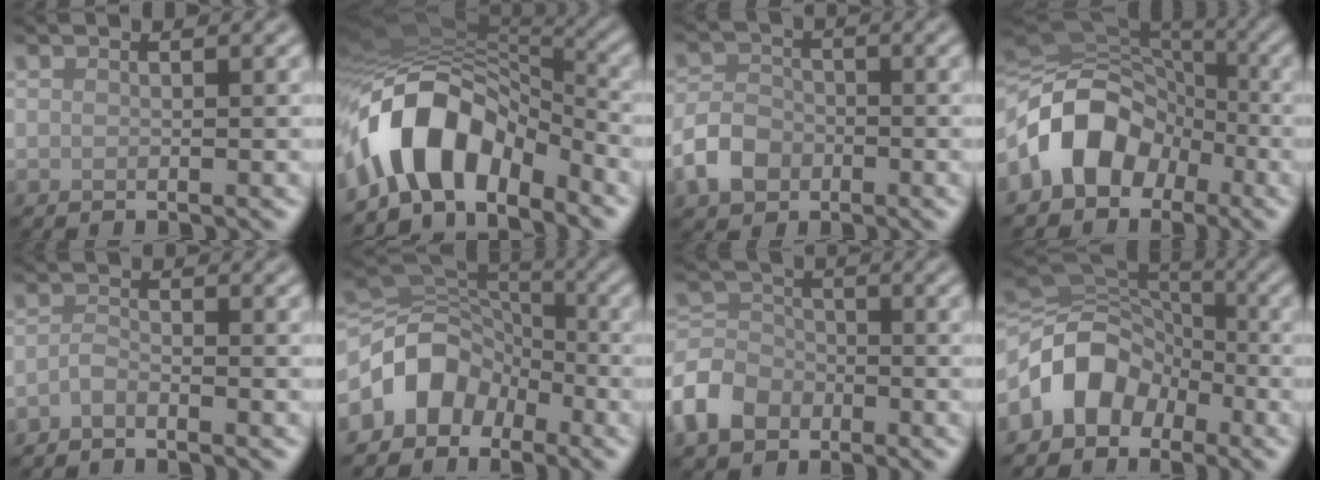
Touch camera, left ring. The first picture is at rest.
{"total": 9.8, "force": [-5.1, 5.5, 6.3], "torque": [-0.101, 0.005, -0.090]}
{"total": 3.6, "force": [-1.7, 2.7, 1.7], "torque": [-0.034, 0.001, -0.038]}
{"total": 8.9, "force": [-3.6, 6.8, 4.6], "torque": [-0.067, 0.009, -0.080]}
{"total": 1.2, "force": [-0.9, 0.4, 0.6], "torque": [-0.015, 0.001, -0.021]}
{"total": 6.3, "force": [-3.1, 4.8, 2.7], "torque": [-0.040, 0.008, -0.069]}
{"total": 5.0, "force": [-2.8, 3.7, 1.8], "torque": [-0.042, 0.004, -0.073]}
{"total": 6.9, "force": [-3.1, 5.2, 3.2], "torque": [-0.047, 0.010, -0.071]}